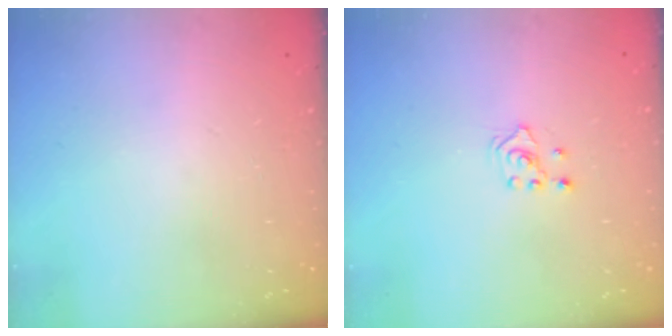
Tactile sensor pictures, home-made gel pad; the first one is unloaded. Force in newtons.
{"total": 2.1, "press": 1.8, "slide": 0.9}